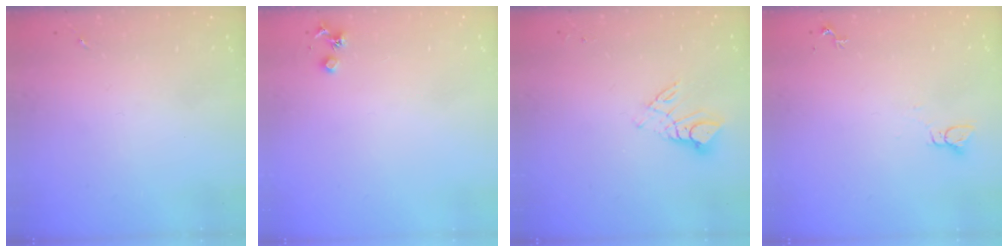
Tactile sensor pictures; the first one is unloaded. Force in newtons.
{"total": 3.6, "press": 3.5, "slide": 0.5}
{"total": 8.8, "press": 8.8, "slide": 0.8}
{"total": 2.2, "press": 2.2, "slide": 0.1}